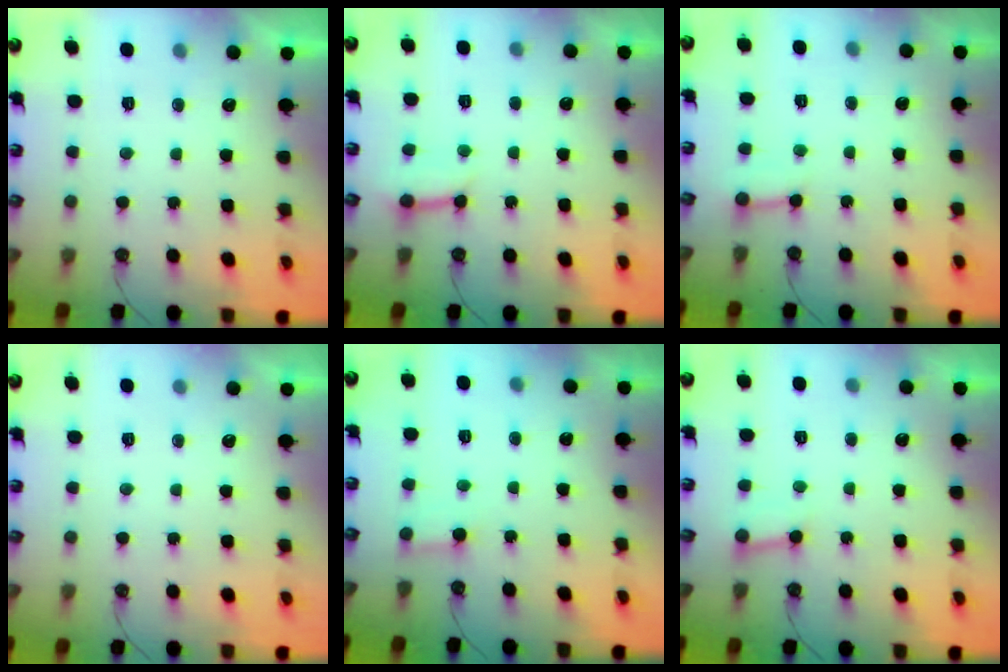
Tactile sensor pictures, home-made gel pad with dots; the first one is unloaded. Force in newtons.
{"total": 4.7, "press": 4.7, "slide": 0.4}
{"total": 3.1, "press": 3.1, "slide": 0.2}
{"total": 0.0}
{"total": 2.1, "press": 2.1, "slide": 0.1}
{"total": 3.8, "press": 3.7, "slide": 0.5}